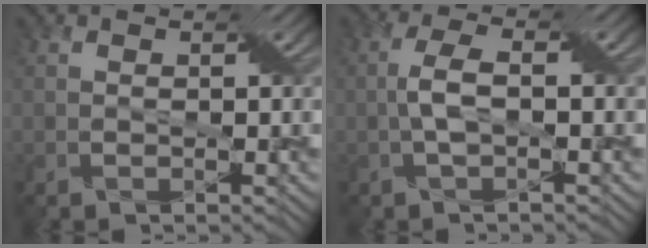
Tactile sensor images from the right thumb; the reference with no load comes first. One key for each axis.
{"total": 2.9, "fx": -0.5, "fy": 0.7, "fz": 2.7, "tx": -0.065, "ty": 0.011, "tz": -0.013}